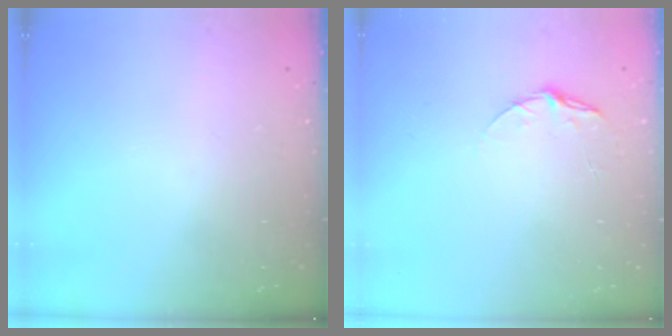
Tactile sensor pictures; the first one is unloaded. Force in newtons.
{"total": 5.8, "press": 5.8, "slide": 0.5}